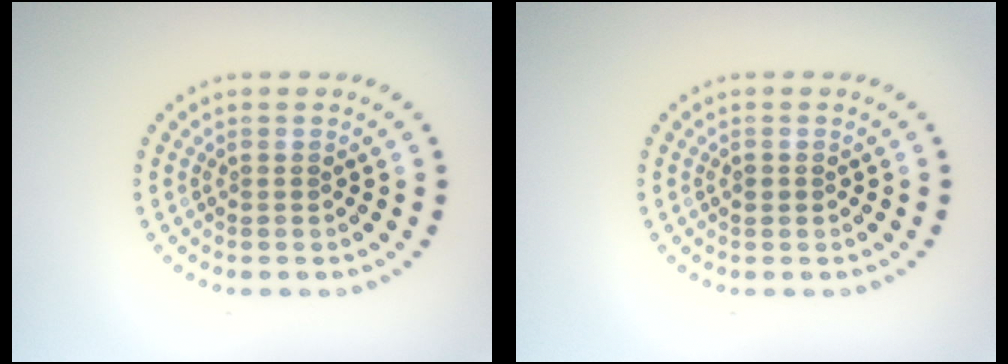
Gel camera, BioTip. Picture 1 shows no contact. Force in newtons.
{"total": 0.8, "press": 0.8, "slide": 0.1}